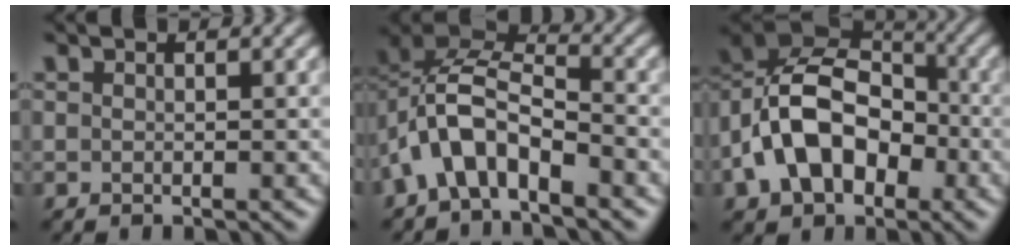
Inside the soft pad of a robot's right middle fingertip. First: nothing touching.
{"total": 7.8, "force": [-3.2, 4.1, 5.8], "torque": [-0.118, 0.010, -0.074]}
{"total": 11.2, "force": [-2.8, 7.4, 8.0], "torque": [-0.145, 0.016, -0.057]}